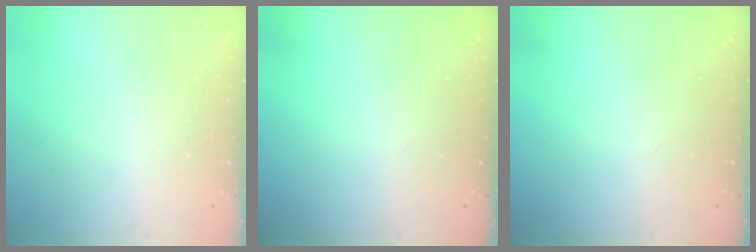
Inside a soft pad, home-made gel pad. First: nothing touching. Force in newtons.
{"total": 0.0}
{"total": 0.0}